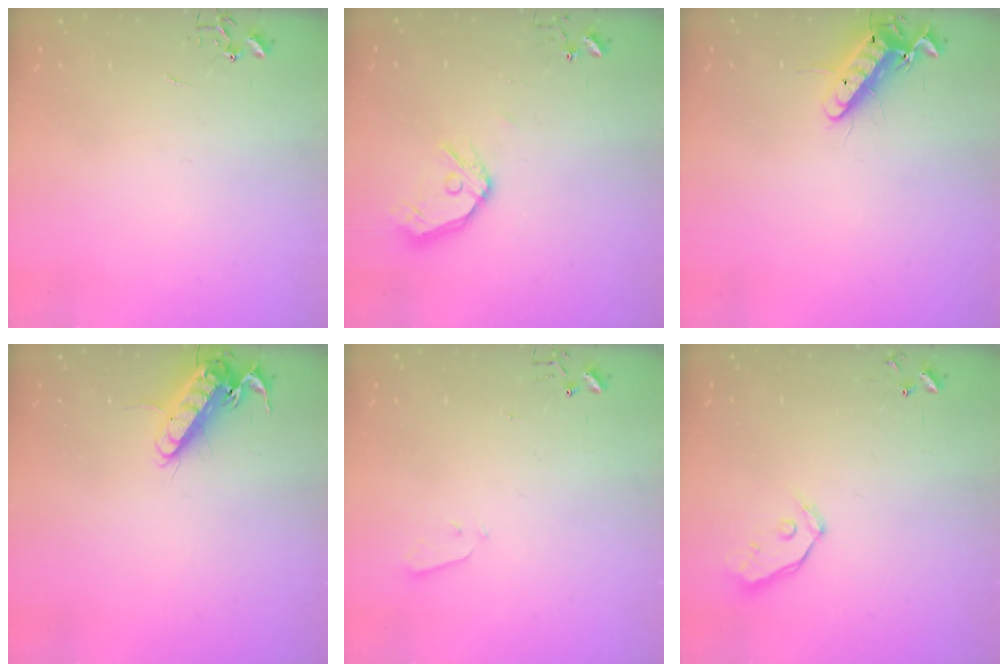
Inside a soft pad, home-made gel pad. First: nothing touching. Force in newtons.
{"total": 11.3, "press": 11.3, "slide": 1.3}
{"total": 13.1, "press": 12.9, "slide": 2.2}
{"total": 13.8, "press": 13.7, "slide": 2.0}
{"total": 2.1, "press": 2.1, "slide": 0.3}
{"total": 4.8, "press": 4.8, "slide": 0.5}